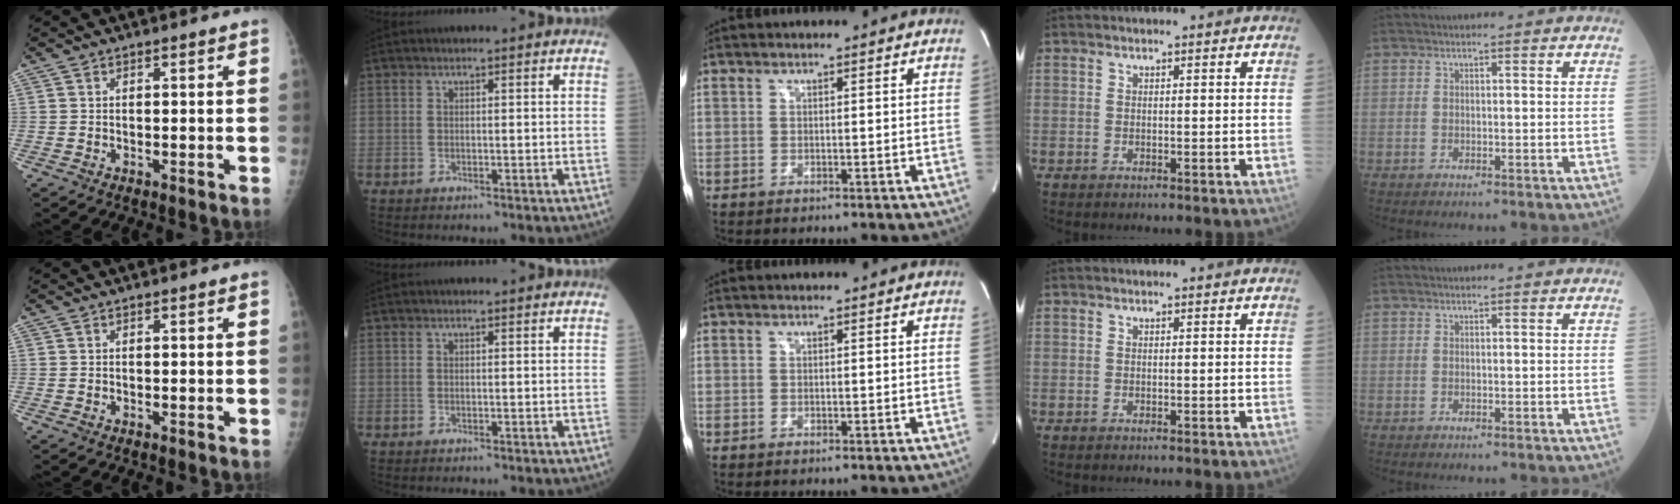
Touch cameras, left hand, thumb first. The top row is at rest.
{}